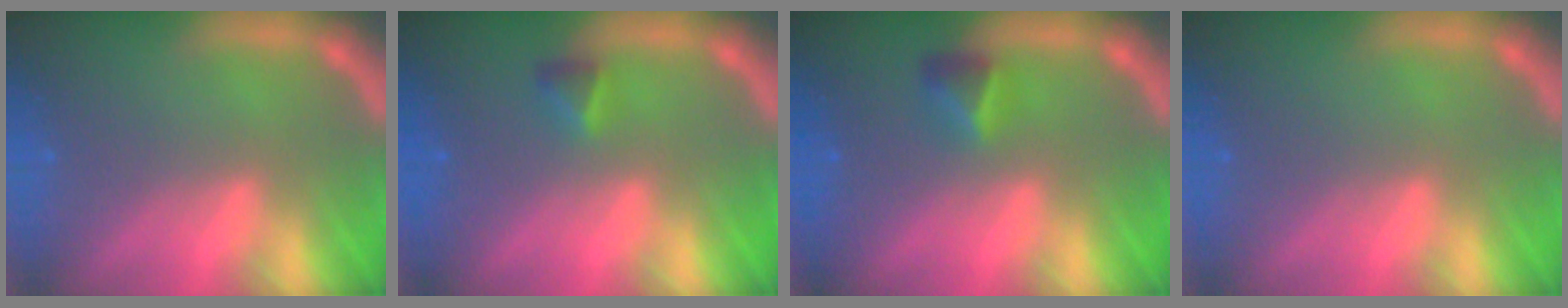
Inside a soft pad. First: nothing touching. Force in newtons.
{"total": 1.4}
{"total": 1.9}
{"total": 0.0}